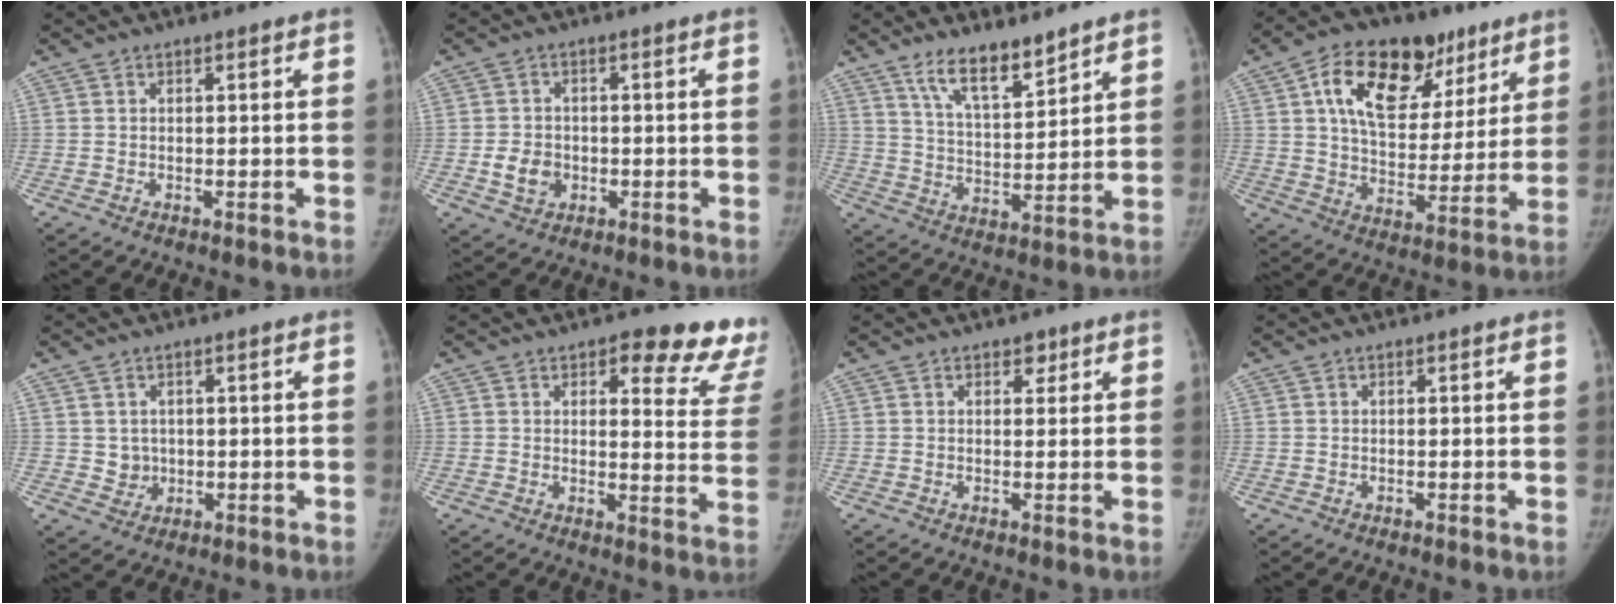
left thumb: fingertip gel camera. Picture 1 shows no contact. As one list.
[{"total": 4.7, "force": [-1.1, 3.9, 2.3], "torque": [-0.028, 0.007, -0.015]}, {"total": 9.6, "force": [7.3, 2.8, 5.6], "torque": [-0.081, -0.055, 0.139]}, {"total": 21.1, "force": [10.2, 12.6, 13.5], "torque": [-0.172, -0.014, 0.167]}, {"total": 3.0, "force": [0.3, 2.8, 1.0], "torque": [-0.001, -0.001, 0.012]}, {"total": 15.5, "force": [11.7, 5.8, 8.4], "torque": [-0.040, -0.071, 0.110]}, {"total": 1.6, "force": [1.0, 1.1, 0.7], "torque": [0.005, -0.004, 0.011]}, {"total": 0.0}]